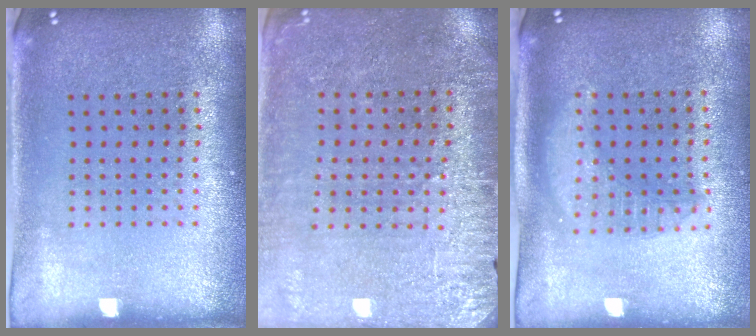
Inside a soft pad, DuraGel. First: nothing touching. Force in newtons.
{"total": 3.0, "press": 2.9, "slide": 0.6}
{"total": 1.6, "press": 1.4, "slide": 0.7}